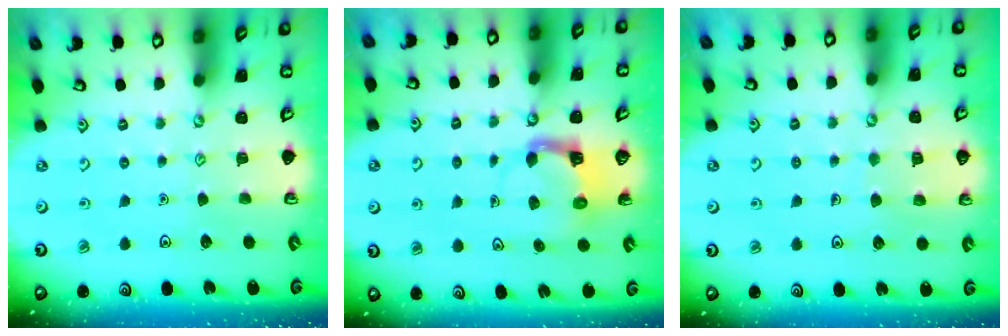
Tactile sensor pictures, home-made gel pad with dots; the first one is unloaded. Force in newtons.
{"total": 3.9, "press": 3.9, "slide": 0.2}
{"total": 6.8, "press": 6.7, "slide": 0.6}